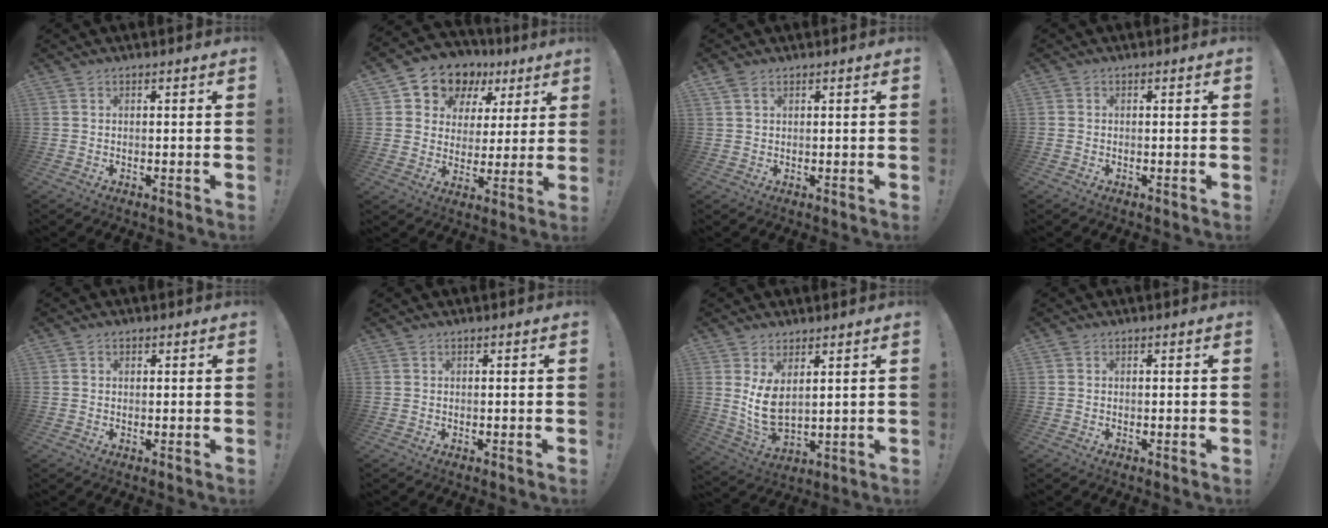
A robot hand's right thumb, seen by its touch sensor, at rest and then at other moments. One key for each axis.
{"total": 9.8, "fx": 5.5, "fy": 7.5, "fz": 3.0, "tx": -0.051, "ty": -0.042, "tz": 0.103}
{"total": 2.0, "fx": 1.1, "fy": 1.1, "fz": 1.2, "tx": -0.019, "ty": 0.001, "tz": 0.020}
{"total": 0.6, "fx": -0.3, "fy": 0.4, "fz": 0.0, "tx": -0.007, "ty": 0.004, "tz": -0.004}
{"total": 0.9, "fx": 0.4, "fy": 0.7, "fz": 0.2, "tx": 0.005, "ty": -0.001, "tz": 0.006}
{"total": 0.0}
{"total": 8.3, "fx": 3.3, "fy": 3.9, "fz": 6.5, "tx": -0.136, "ty": -0.030, "tz": 0.063}
{"total": 0.0}